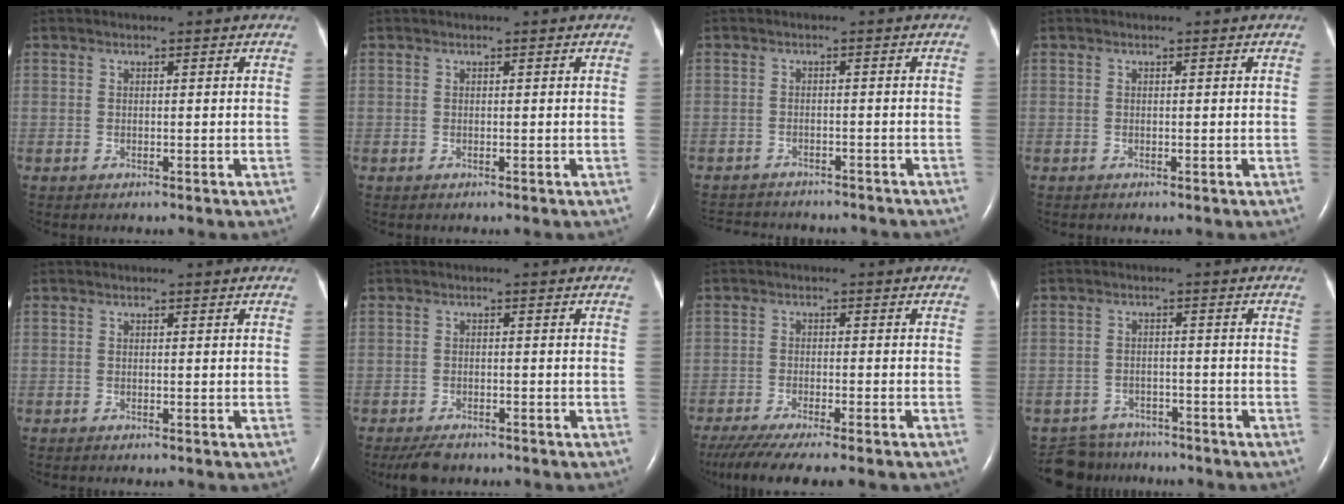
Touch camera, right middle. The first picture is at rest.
{"total": 0.0}
{"total": 12.1, "force": [-11.0, 3.6, 3.6], "torque": [-0.077, -0.001, -0.134]}
{"total": 0.0}
{"total": 0.0}
{"total": 4.0, "force": [-3.3, 1.6, 1.7], "torque": [-0.035, -0.007, -0.052]}
{"total": 13.3, "force": [-11.2, 1.1, 7.2], "torque": [-0.117, -0.030, -0.170]}
{"total": 6.5, "force": [-5.9, 2.6, -0.4], "torque": [0.006, 0.006, -0.088]}